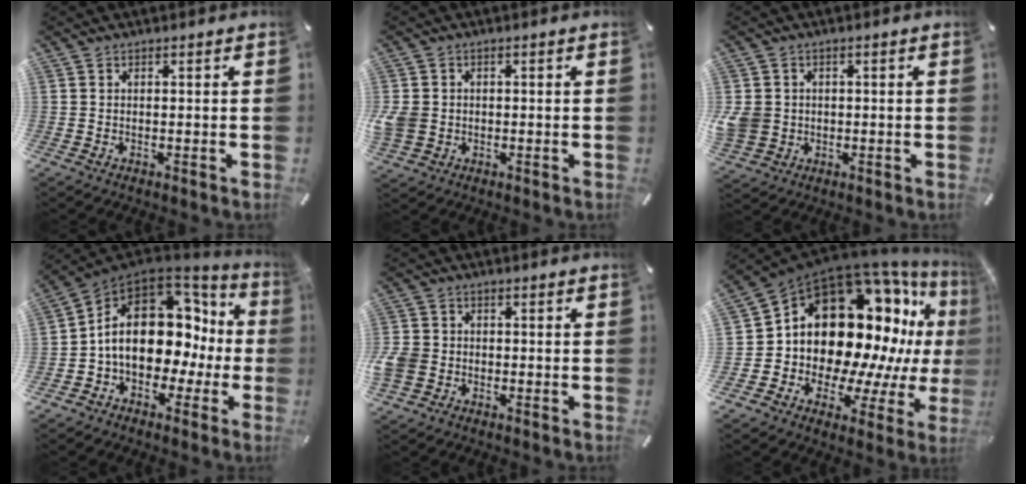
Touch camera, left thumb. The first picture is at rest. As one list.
[{"total": 4.6, "force": [-0.5, 4.1, 2.0], "torque": [-0.057, 0.001, -0.011]}, {"total": 5.7, "force": [-0.2, 5.4, 1.8], "torque": [-0.052, 0.004, -0.003]}, {"total": 16.3, "force": [1.1, 11.8, 11.2], "torque": [-0.193, -0.008, 0.022]}, {"total": 4.7, "force": [-1.5, 4.0, 1.8], "torque": [-0.044, 0.007, -0.029]}, {"total": 20.8, "force": [6.7, 15.0, 12.7], "torque": [-0.185, -0.108, 0.146]}]